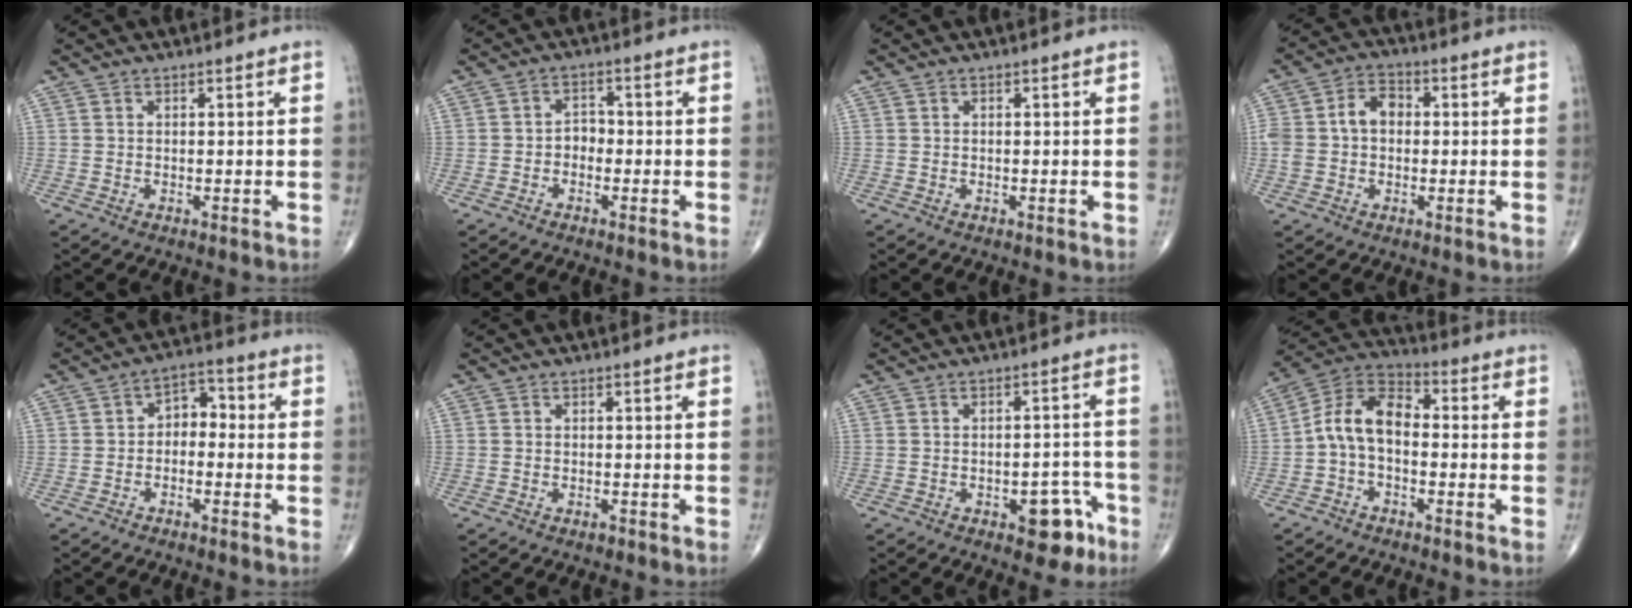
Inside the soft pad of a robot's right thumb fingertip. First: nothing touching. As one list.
[{"total": 2.8, "force": [-1.0, 2.1, 1.6], "torque": [-0.009, 0.015, -0.027]}, {"total": 0.0}, {"total": 7.5, "force": [0.2, 5.5, 5.1], "torque": [-0.090, 0.030, -0.001]}, {"total": 5.1, "force": [-0.9, 3.5, 3.5], "torque": [-0.031, 0.032, -0.031]}, {"total": 0.7, "force": [-0.5, 0.3, 0.3], "torque": [-0.005, 0.001, -0.009]}, {"total": 7.2, "force": [-3.8, 3.6, 5.0], "torque": [-0.036, 0.035, -0.044]}, {"total": 9.5, "force": [-1.2, 5.9, 7.4], "torque": [-0.127, 0.037, -0.040]}]